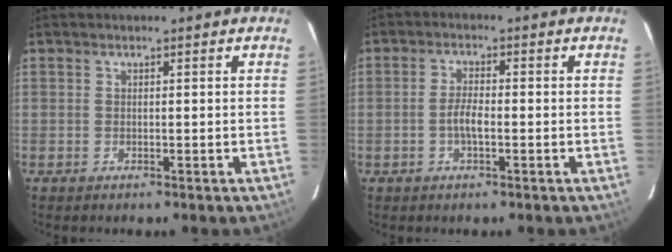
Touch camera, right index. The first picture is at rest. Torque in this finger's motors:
{"motor_torque": [0.63, 0.08, 0.28, 0.06]}